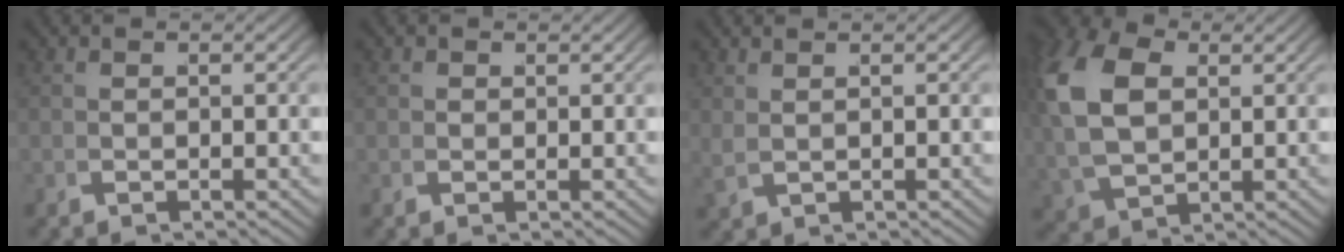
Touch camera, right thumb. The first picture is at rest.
{"total": 0.6, "force": [0.4, 0.4, -0.2], "torque": [0.005, -0.009, 0.012]}
{"total": 1.4, "force": [1.1, 0.2, 0.7], "torque": [-0.016, 0.001, 0.032]}
{"total": 8.6, "force": [1.7, 6.4, 5.4], "torque": [-0.139, -0.027, 0.052]}